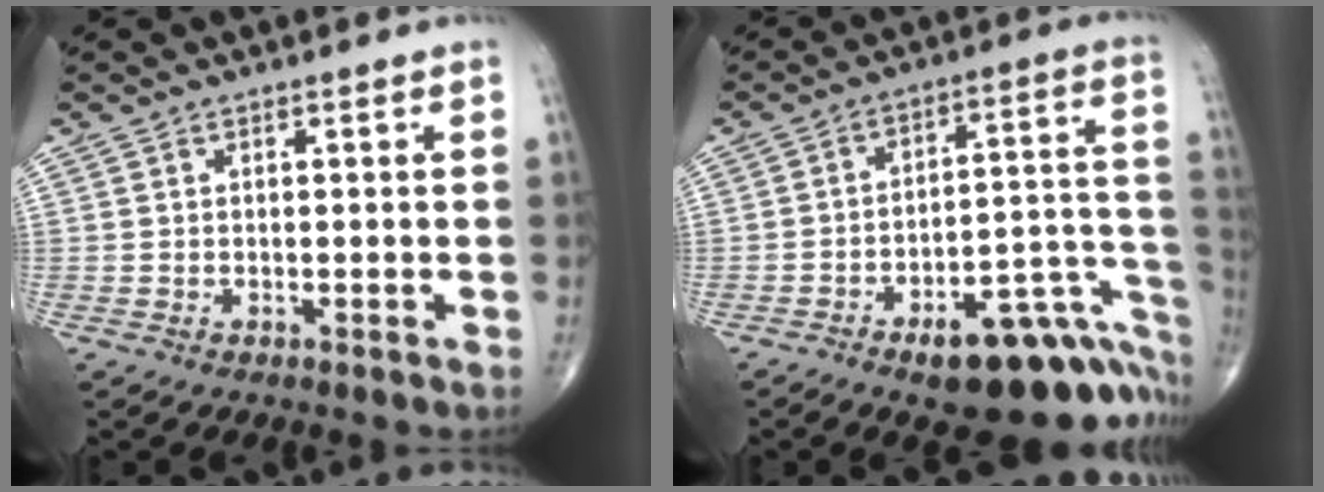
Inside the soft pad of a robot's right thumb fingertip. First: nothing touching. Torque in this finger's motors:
{"motor_torque": [1.93, 0.81, 0.09, -0.46, 0.22]}